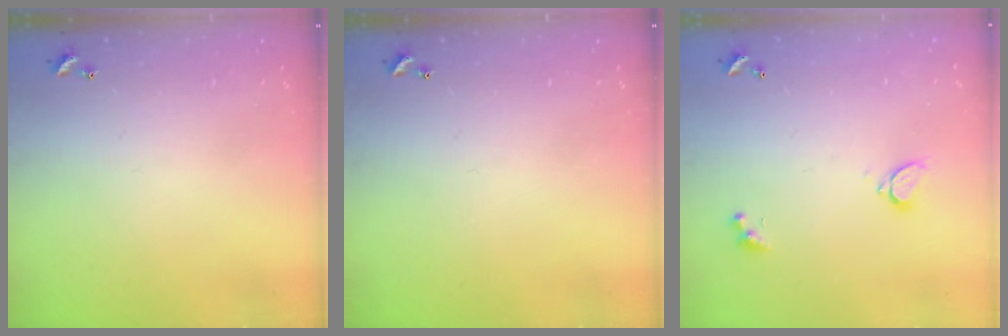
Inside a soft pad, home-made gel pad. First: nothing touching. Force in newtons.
{"total": 0.0}
{"total": 2.1, "press": 1.8, "slide": 1.0}